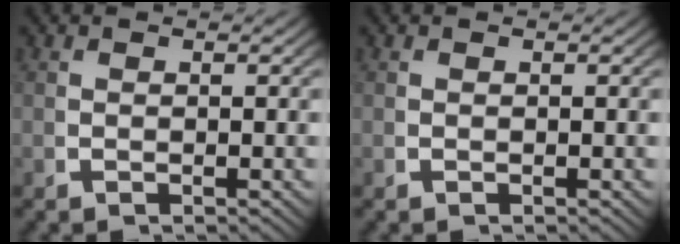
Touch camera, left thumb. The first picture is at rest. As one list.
[{"total": 0.0}]